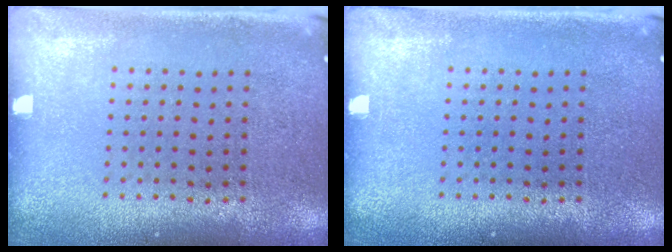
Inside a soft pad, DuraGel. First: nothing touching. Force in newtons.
{"total": 0.0}